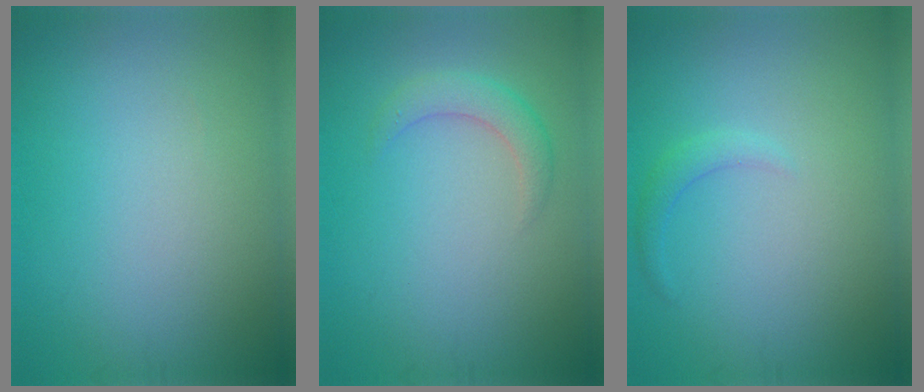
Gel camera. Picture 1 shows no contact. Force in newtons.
{"total": 2.3, "press": 2.3, "slide": 0.1}
{"total": 1.2, "press": 1.2, "slide": 0.1}